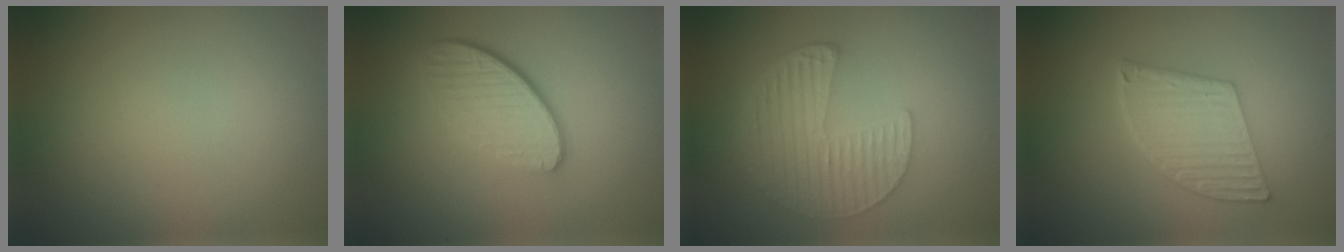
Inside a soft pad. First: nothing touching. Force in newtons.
{"total": 4.6, "press": 3.1, "slide": 3.3}
{"total": 5.8, "press": 4.2, "slide": 4.0}
{"total": 5.5, "press": 4.2, "slide": 3.5}